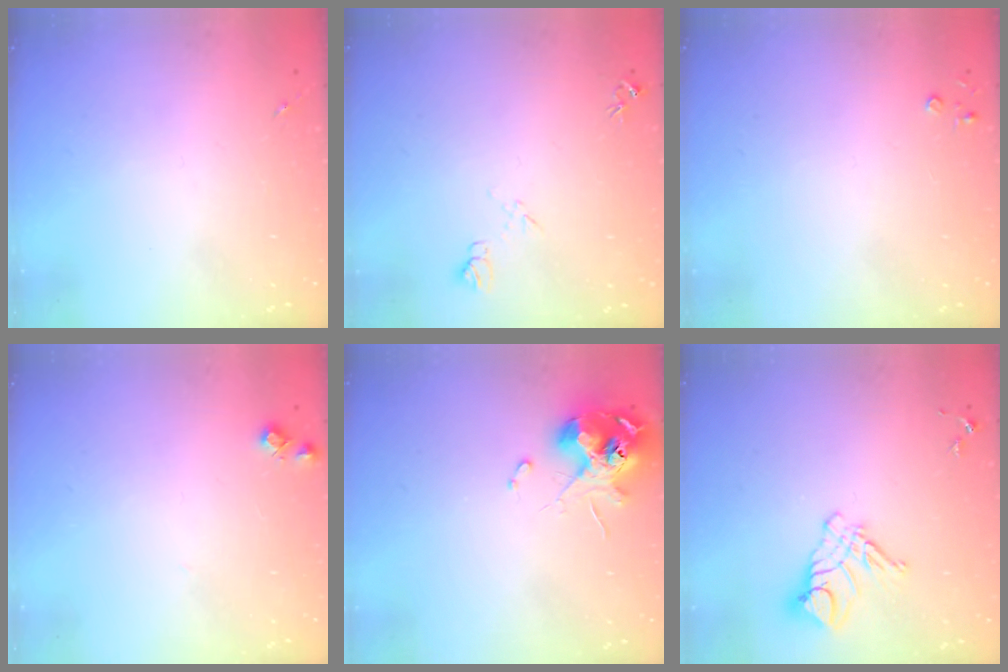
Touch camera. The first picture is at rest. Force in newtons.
{"total": 6.7, "press": 6.7, "slide": 0.7}
{"total": 2.2, "press": 2.2, "slide": 0.3}
{"total": 6.6, "press": 6.6, "slide": 0.6}
{"total": 11.6, "press": 11.5, "slide": 1.5}
{"total": 10.7, "press": 10.6, "slide": 1.1}